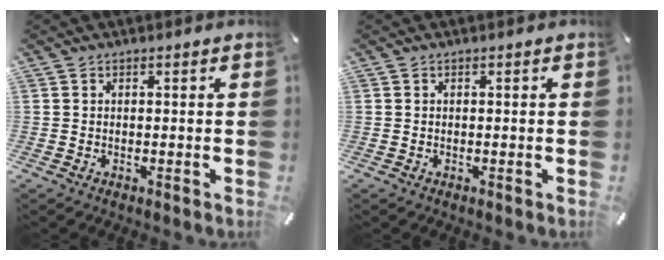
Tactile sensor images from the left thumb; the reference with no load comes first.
{"total": 0.0}